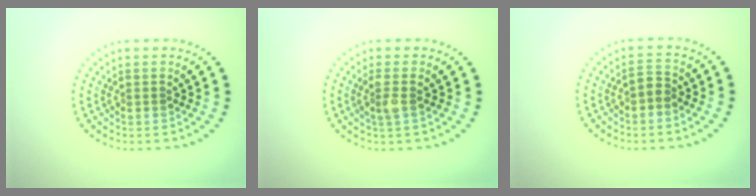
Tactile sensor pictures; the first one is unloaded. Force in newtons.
{"total": 1.6, "press": 1.3, "slide": 0.9}
{"total": 1.3, "press": 1.2, "slide": 0.5}